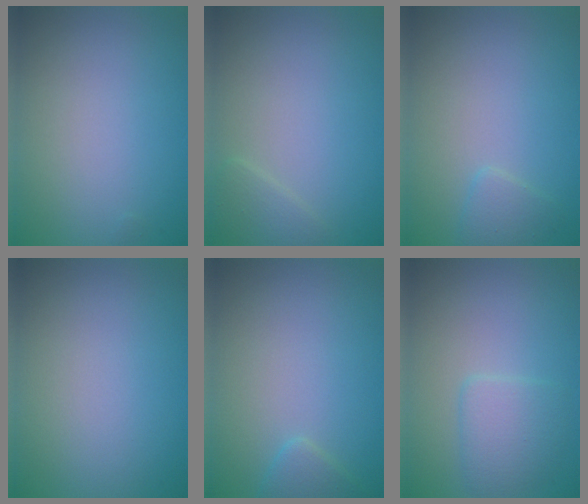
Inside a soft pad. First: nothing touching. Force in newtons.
{"total": 1.3, "press": 1.3, "slide": 0.1}
{"total": 1.2, "press": 1.2, "slide": 0.1}
{"total": 0.0}
{"total": 1.4, "press": 1.4, "slide": 0.1}
{"total": 2.5, "press": 2.5, "slide": 0.1}